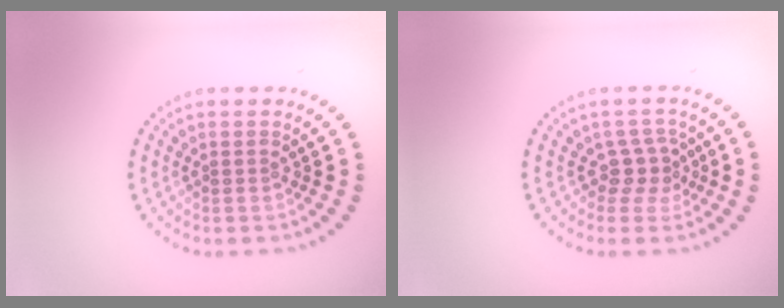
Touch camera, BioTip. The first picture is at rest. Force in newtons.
{"total": 2.1, "press": 1.6, "slide": 1.4}